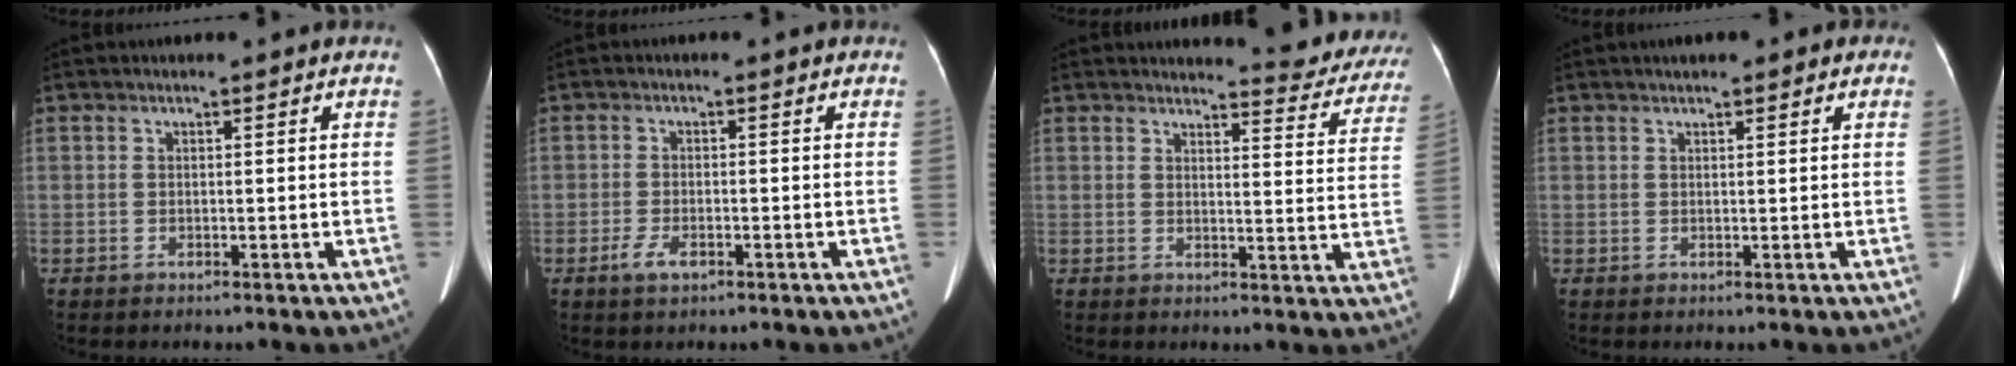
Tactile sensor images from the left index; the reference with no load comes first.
{"total": 2.8, "force": [-1.6, 1.1, 2.0], "torque": [-0.049, -0.002, -0.027]}
{"total": 11.6, "force": [11.2, 1.9, 2.4], "torque": [-0.006, -0.053, 0.103]}
{"total": 2.7, "force": [1.7, 0.9, 1.9], "torque": [-0.028, 0.015, 0.022]}